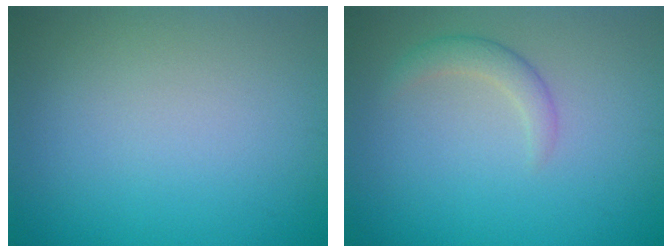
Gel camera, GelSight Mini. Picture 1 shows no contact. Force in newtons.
{"total": 1.8, "press": 1.8, "slide": 0.1}